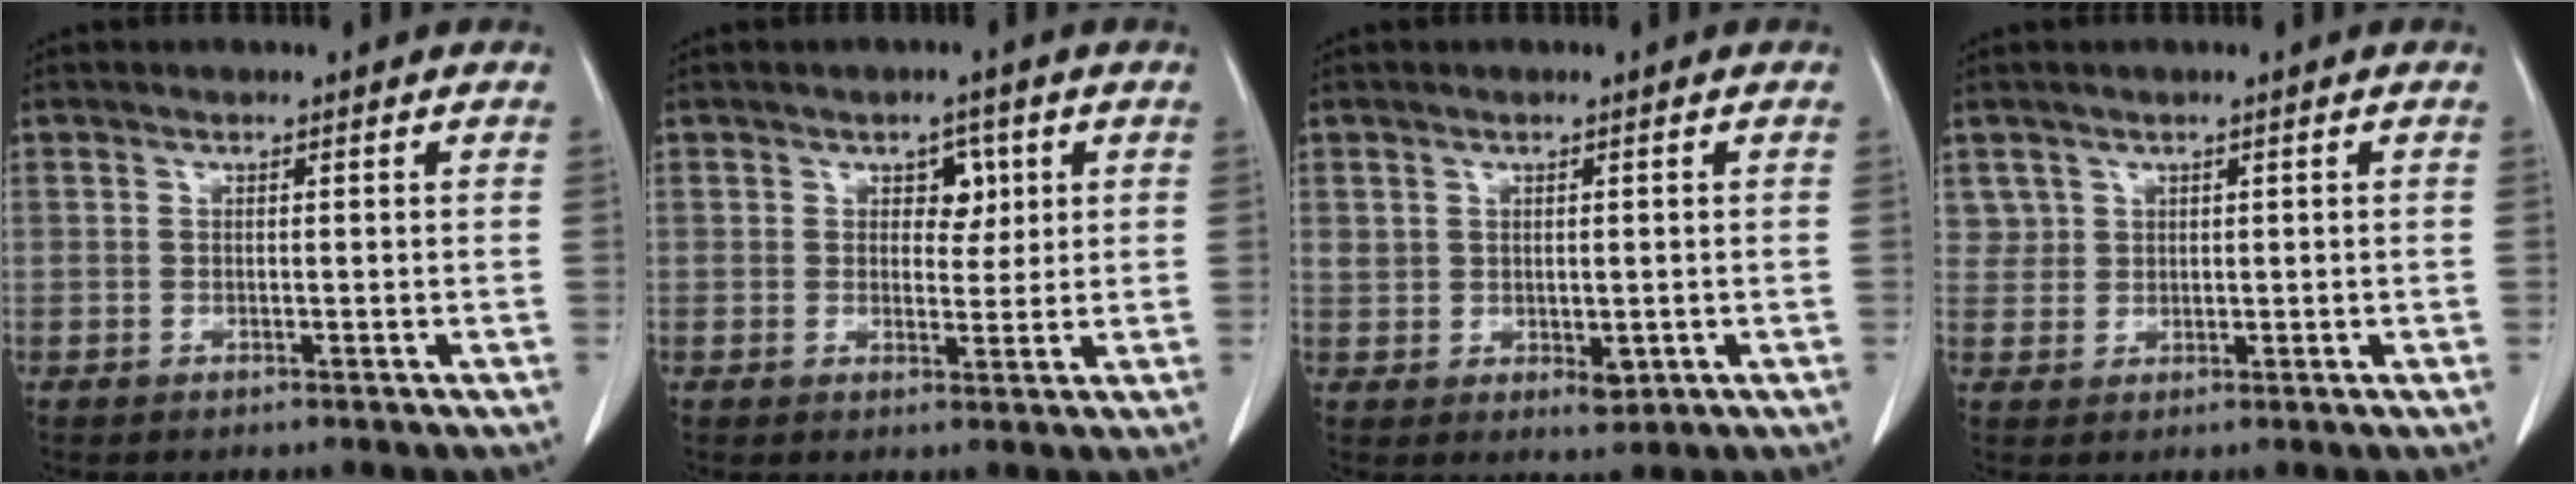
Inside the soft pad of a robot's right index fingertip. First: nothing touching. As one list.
[{"total": 3.4, "force": [1.2, 2.2, 2.3], "torque": [-0.025, 0.007, 0.018]}, {"total": 3.3, "force": [0.2, 2.4, 2.2], "torque": [-0.028, -0.003, 0.017]}, {"total": 2.5, "force": [1.4, 2.0, -0.2], "torque": [0.023, 0.006, 0.022]}]